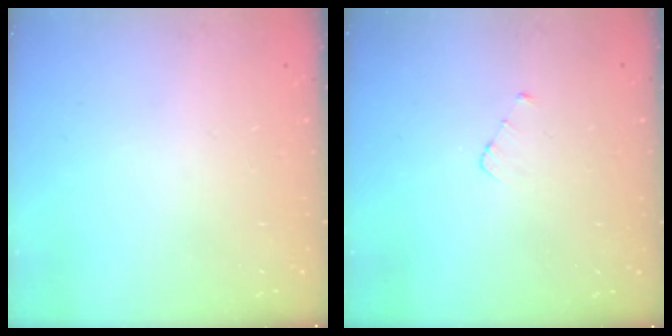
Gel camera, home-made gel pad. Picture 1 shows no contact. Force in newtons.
{"total": 2.7, "press": 2.7, "slide": 0.3}